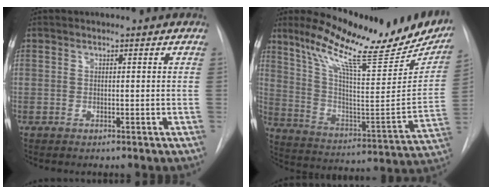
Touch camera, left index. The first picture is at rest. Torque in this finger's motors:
{"motor_torque": [0.95, -1.18, 0.15, 0.08]}